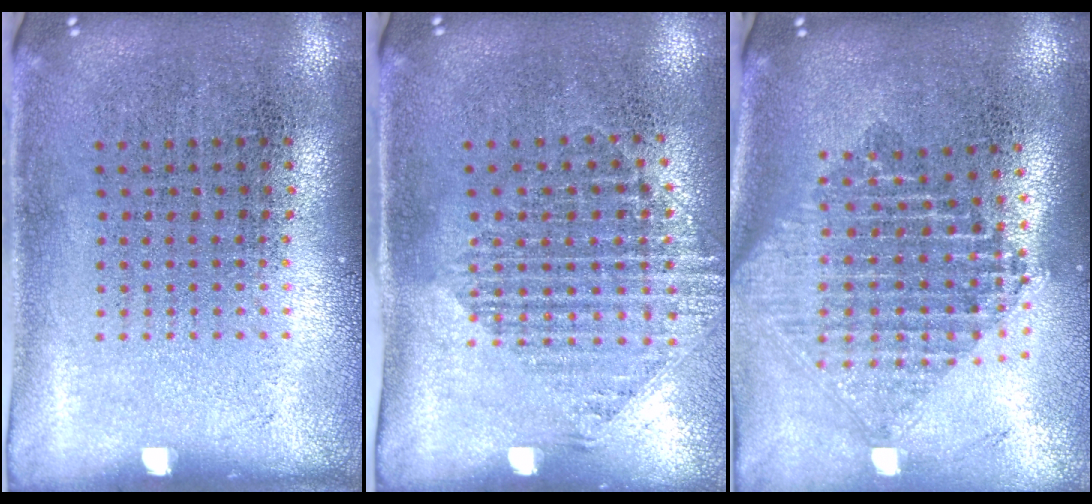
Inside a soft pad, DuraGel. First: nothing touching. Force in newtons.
{"total": 1.5, "press": 1.2, "slide": 0.9}
{"total": 2.2, "press": 1.7, "slide": 1.4}